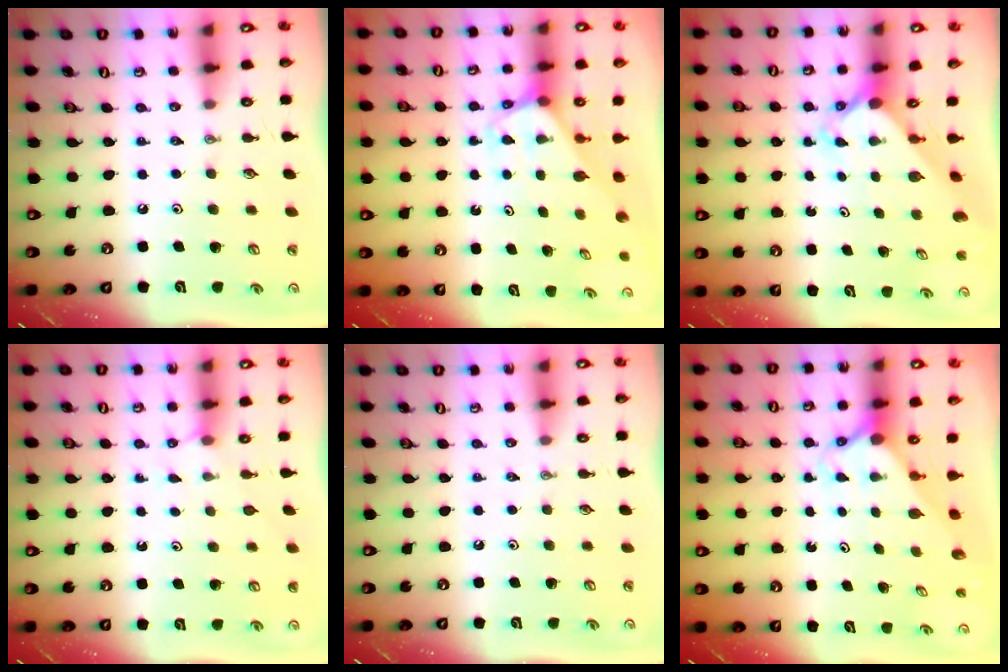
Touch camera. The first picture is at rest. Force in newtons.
{"total": 2.7, "press": 2.7, "slide": 0.2}
{"total": 2.3, "press": 2.3, "slide": 0.1}
{"total": 3.3, "press": 3.3, "slide": 0.4}
{"total": 0.0}
{"total": 2.2, "press": 2.2, "slide": 0.2}